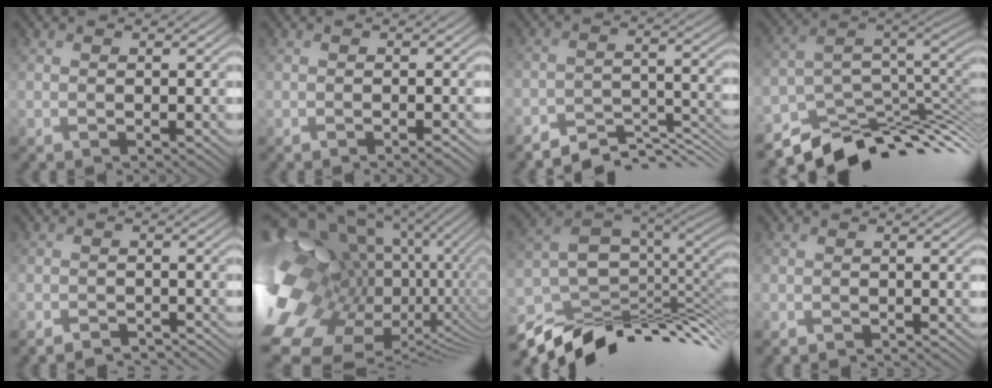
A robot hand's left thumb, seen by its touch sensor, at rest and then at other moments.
{"total": 0.9, "force": [-0.6, 0.0, 0.7], "torque": [-0.009, 0.001, -0.012]}
{"total": 6.1, "force": [-5.6, 1.8, 1.9], "torque": [-0.033, -0.006, -0.097]}
{"total": 10.2, "force": [-4.3, 5.9, 7.1], "torque": [-0.149, -0.019, -0.069]}
{"total": 3.5, "force": [-3.3, 0.9, 0.8], "torque": [-0.009, -0.003, -0.057]}
{"total": 20.2, "force": [1.1, 14.4, 14.1], "torque": [-0.329, -0.003, 0.044]}
{"total": 13.1, "force": [-3.8, 8.1, 9.6], "torque": [-0.227, -0.027, -0.060]}
{"total": 1.5, "force": [-1.4, 0.4, 0.2], "torque": [-0.002, -0.005, -0.030]}